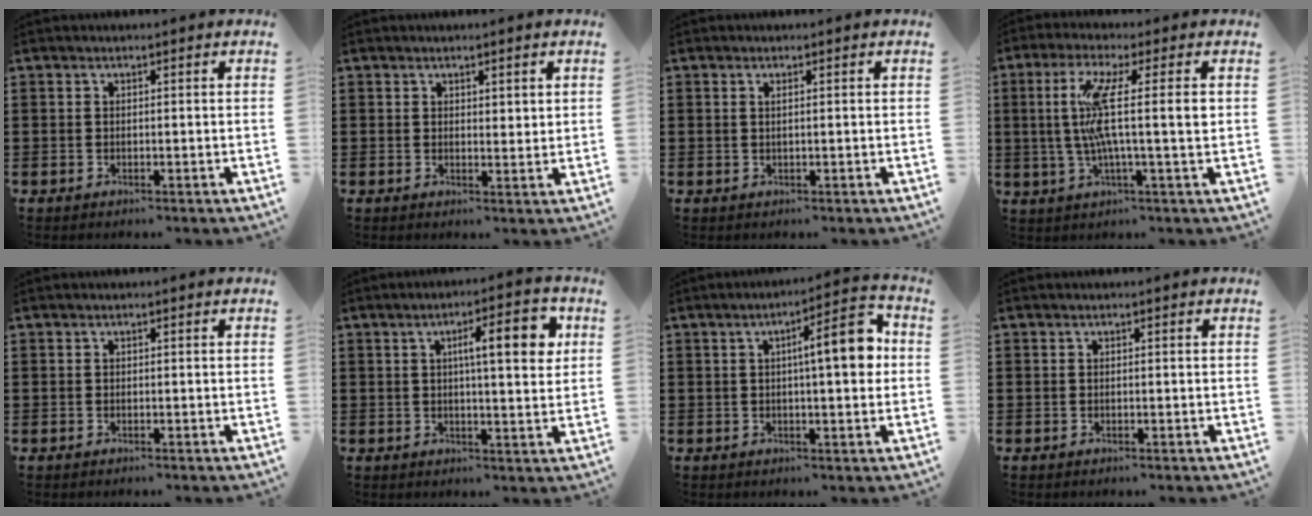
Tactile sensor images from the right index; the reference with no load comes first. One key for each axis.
{"total": 1.5, "fx": 1.2, "fy": 0.7, "fz": 0.4, "tx": -0.001, "ty": 0.001, "tz": 0.022}
{"total": 0.7, "fx": 0.3, "fy": 0.1, "fz": 0.7, "tx": -0.013, "ty": 0.000, "tz": 0.005}
{"total": 10.5, "fx": 1.1, "fy": 0.9, "fz": 10.4, "tx": -0.220, "ty": -0.011, "tz": 0.005}
{"total": 0.0}
{"total": 8.5, "fx": 2.4, "fy": 2.0, "fz": 7.9, "tx": -0.123, "ty": -0.003, "tz": 0.030}
{"total": 8.5, "fx": 1.3, "fy": 1.6, "fz": 8.2, "tx": -0.122, "ty": -0.007, "tz": 0.010}
{"total": 0.0}